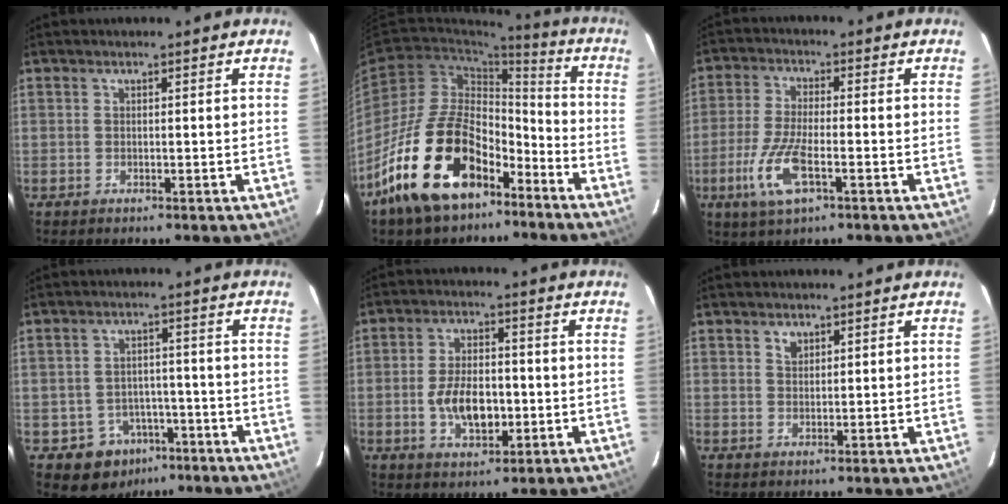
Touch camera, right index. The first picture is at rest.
{"total": 21.4, "force": [-13.0, 11.1, 12.9], "torque": [-0.243, 0.011, -0.215]}
{"total": 9.4, "force": [-3.8, 2.7, 8.1], "torque": [-0.179, -0.012, -0.073]}
{"total": 8.1, "force": [-4.7, 6.4, 1.6], "torque": [-0.039, 0.028, -0.051]}
{"total": 9.3, "force": [-1.9, 5.0, 7.6], "torque": [-0.149, 0.000, -0.027]}
{"total": 1.9, "force": [1.1, 1.3, 0.7], "torque": [-0.010, 0.004, 0.021]}